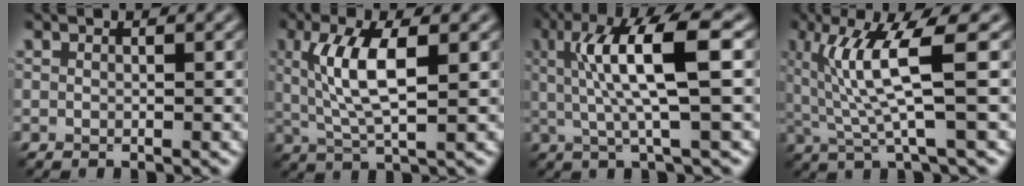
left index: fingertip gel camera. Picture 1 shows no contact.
{"total": 6.1, "force": [1.2, 1.8, 5.7], "torque": [-0.112, 0.005, 0.023]}
{"total": 7.7, "force": [1.4, 1.4, 7.5], "torque": [-0.127, 0.005, 0.025]}
{"total": 6.7, "force": [1.3, 1.1, 6.4], "torque": [-0.128, -0.006, 0.028]}